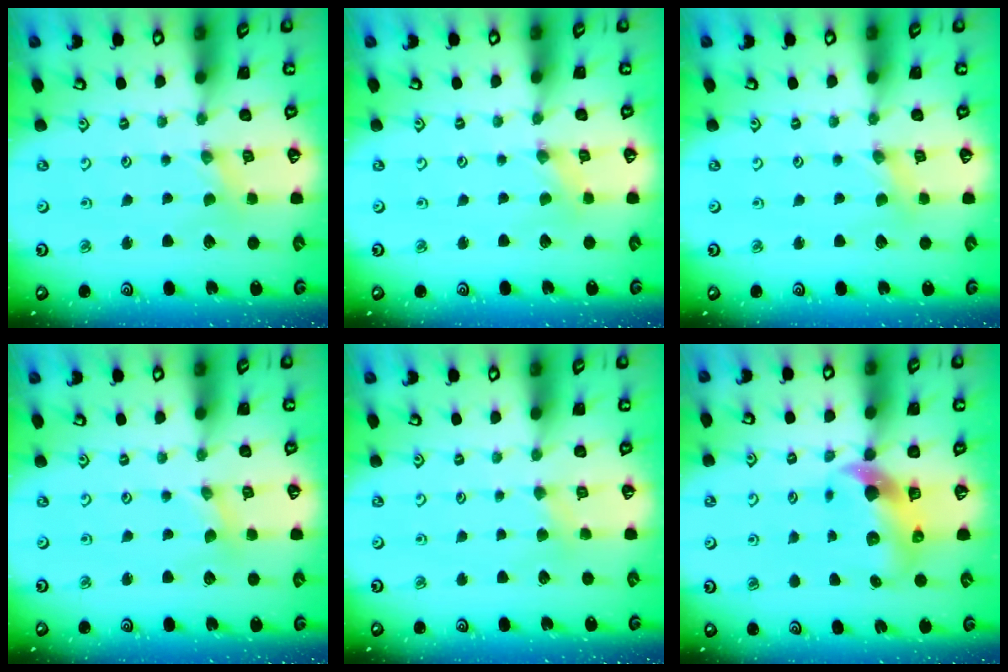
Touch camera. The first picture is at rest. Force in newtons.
{"total": 0.0}
{"total": 1.6, "press": 1.5, "slide": 0.3}
{"total": 0.8, "press": 0.8, "slide": 0.2}
{"total": 3.0, "press": 2.9, "slide": 0.5}
{"total": 7.9, "press": 7.8, "slide": 1.0}